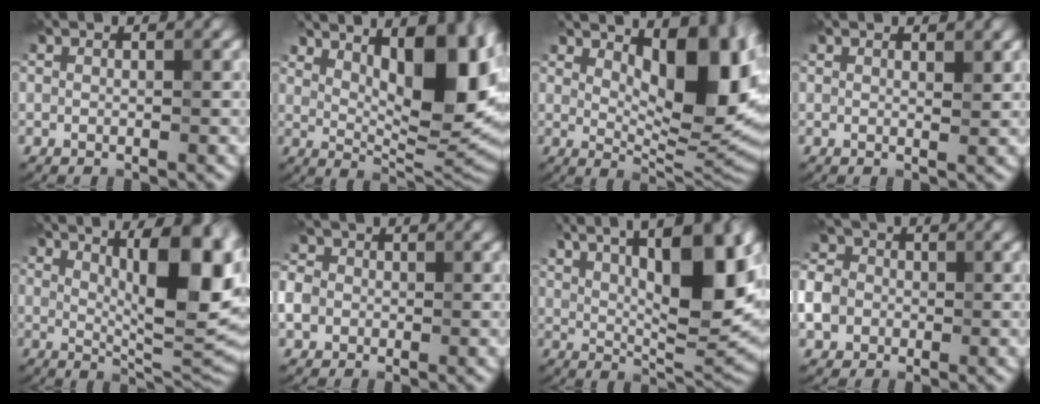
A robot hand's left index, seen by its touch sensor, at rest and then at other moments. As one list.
[{"total": 12.8, "force": [5.1, 4.6, 10.8], "torque": [-0.145, 0.001, 0.087]}, {"total": 11.6, "force": [4.2, 4.7, 9.8], "torque": [-0.132, 0.000, 0.071]}, {"total": 1.0, "force": [0.9, 0.2, 0.5], "torque": [-0.008, -0.001, 0.015]}, {"total": 12.8, "force": [4.3, 3.7, 11.5], "torque": [-0.135, 0.003, 0.069]}, {"total": 4.9, "force": [-0.1, 4.3, 2.2], "torque": [-0.049, 0.017, -0.028]}, {"total": 13.6, "force": [6.1, 3.9, 11.5], "torque": [-0.170, 0.012, 0.103]}, {"total": 7.0, "force": [-1.6, 6.0, 3.2], "torque": [-0.067, -0.002, -0.059]}]